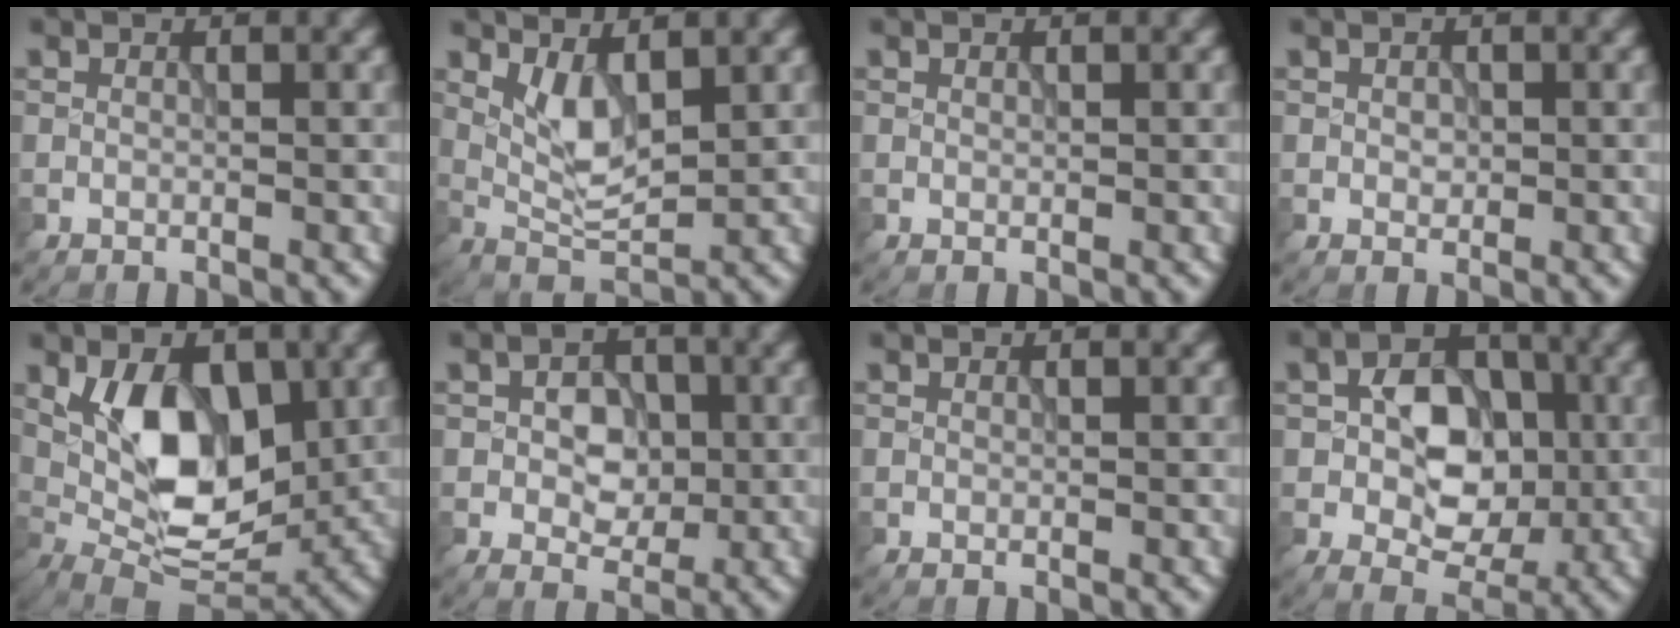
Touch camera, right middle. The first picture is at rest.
{"total": 3.7, "force": [1.3, 1.4, 3.2], "torque": [-0.066, -0.008, 0.031]}
{"total": 0.0}
{"total": 0.9, "force": [0.0, 0.7, 0.6], "torque": [-0.010, -0.003, 0.001]}
{"total": 8.9, "force": [1.4, 5.0, 7.2], "torque": [-0.120, -0.009, 0.024]}
{"total": 4.2, "force": [-0.1, 3.0, 3.0], "torque": [-0.045, -0.002, -0.005]}
{"total": 0.0}
{"total": 7.2, "force": [-0.4, 4.9, 5.2], "torque": [-0.072, 0.005, -0.008]}